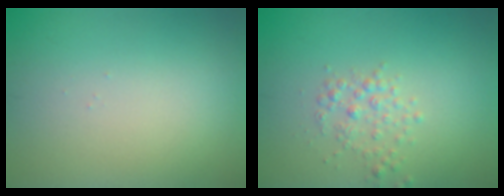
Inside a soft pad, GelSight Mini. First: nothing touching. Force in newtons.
{"total": 1.7, "press": 1.7, "slide": 0.1}